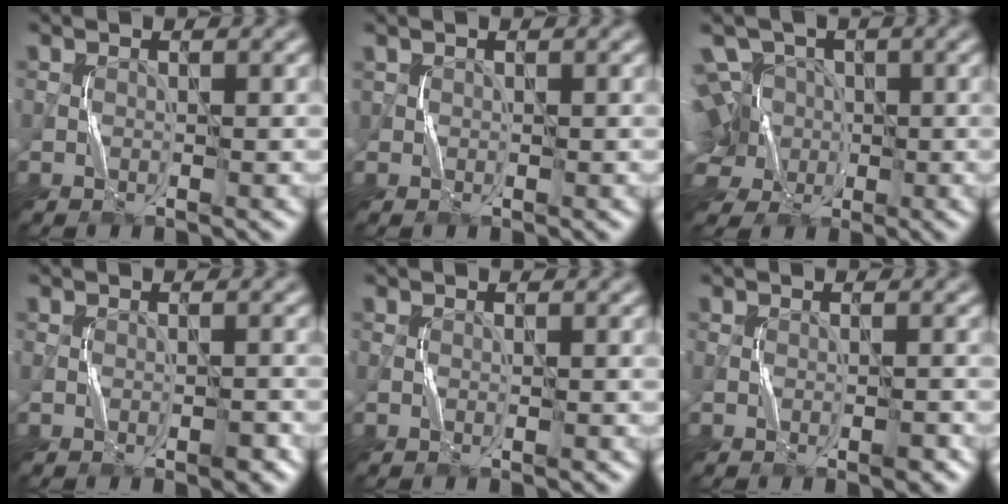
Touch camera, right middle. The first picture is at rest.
{"total": 0.5, "force": [0.3, 0.4, 0.0], "torque": [0.002, 0.002, 0.007]}
{"total": 10.2, "force": [0.1, 8.4, 5.7], "torque": [-0.100, 0.031, -0.048]}
{"total": 1.6, "force": [-0.9, 0.6, 1.2], "torque": [-0.021, 0.001, -0.014]}
{"total": 0.5, "force": [-0.3, 0.1, 0.4], "torque": [-0.011, 0.000, -0.005]}
{"total": 1.3, "force": [-0.7, 0.4, 1.0], "torque": [-0.018, 0.001, -0.012]}